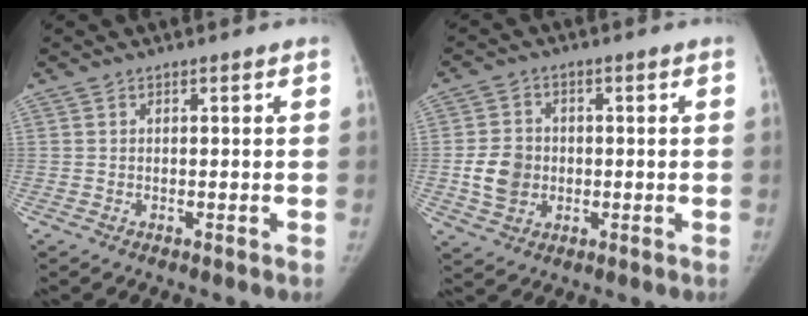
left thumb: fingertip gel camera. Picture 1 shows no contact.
{"total": 7.1, "force": [-0.7, 6.0, 3.7], "torque": [-0.050, 0.006, -0.012]}